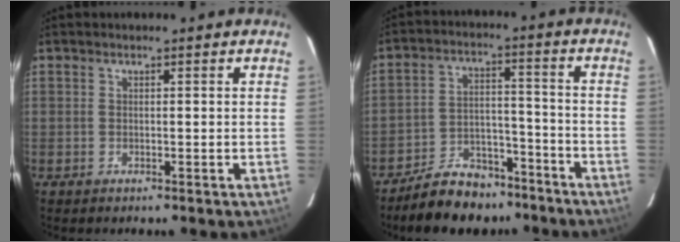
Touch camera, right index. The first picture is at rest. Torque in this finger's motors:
{"motor_torque": [1.00, -1.14, 0.35, 0.01]}